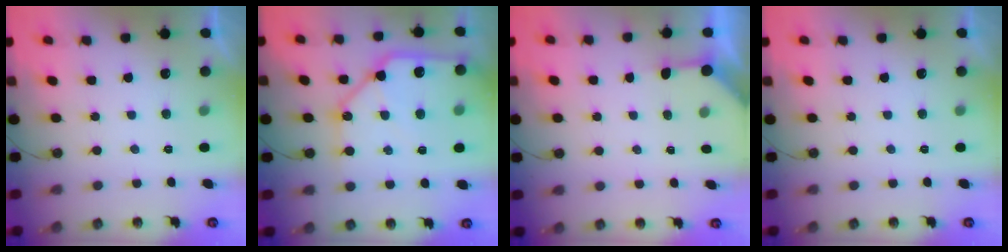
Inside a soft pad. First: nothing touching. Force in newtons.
{"total": 17.7, "press": 17.6, "slide": 2.2}
{"total": 2.7, "press": 2.7, "slide": 0.4}
{"total": 0.0}